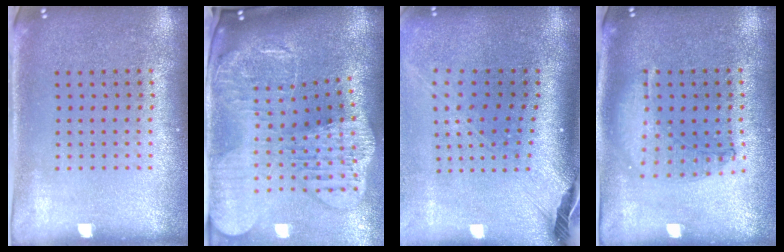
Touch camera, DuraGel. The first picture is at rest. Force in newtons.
{"total": 4.1, "press": 3.1, "slide": 2.6}
{"total": 2.7, "press": 2.0, "slide": 1.9}
{"total": 0.9, "press": 0.9, "slide": 0.3}